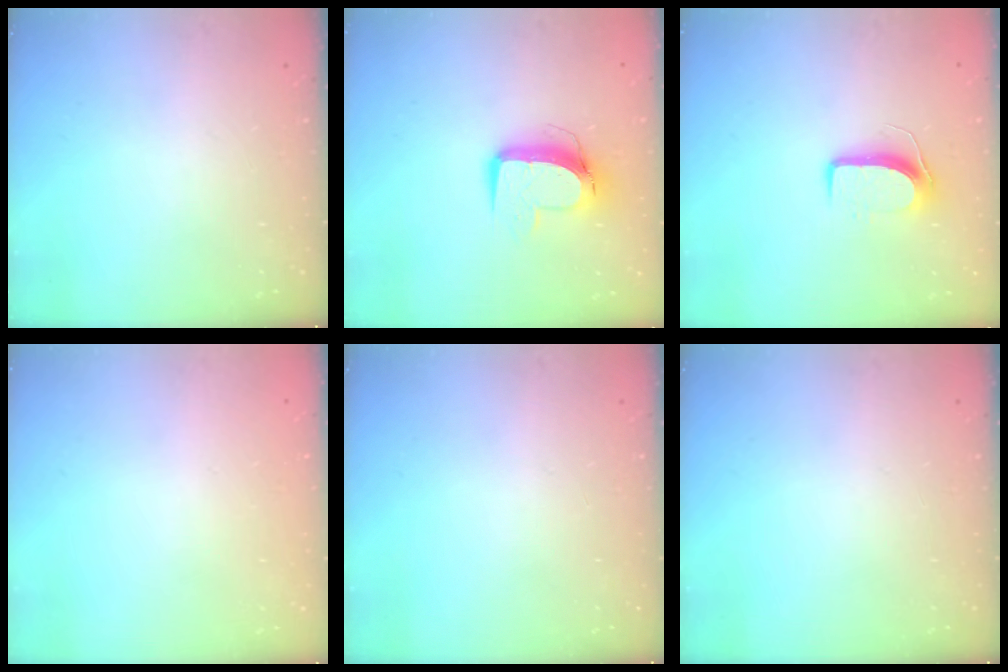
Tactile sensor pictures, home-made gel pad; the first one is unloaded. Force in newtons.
{"total": 10.5, "press": 10.5, "slide": 0.7}
{"total": 8.7, "press": 8.7, "slide": 0.7}
{"total": 0.0}
{"total": 0.0}
{"total": 0.0}